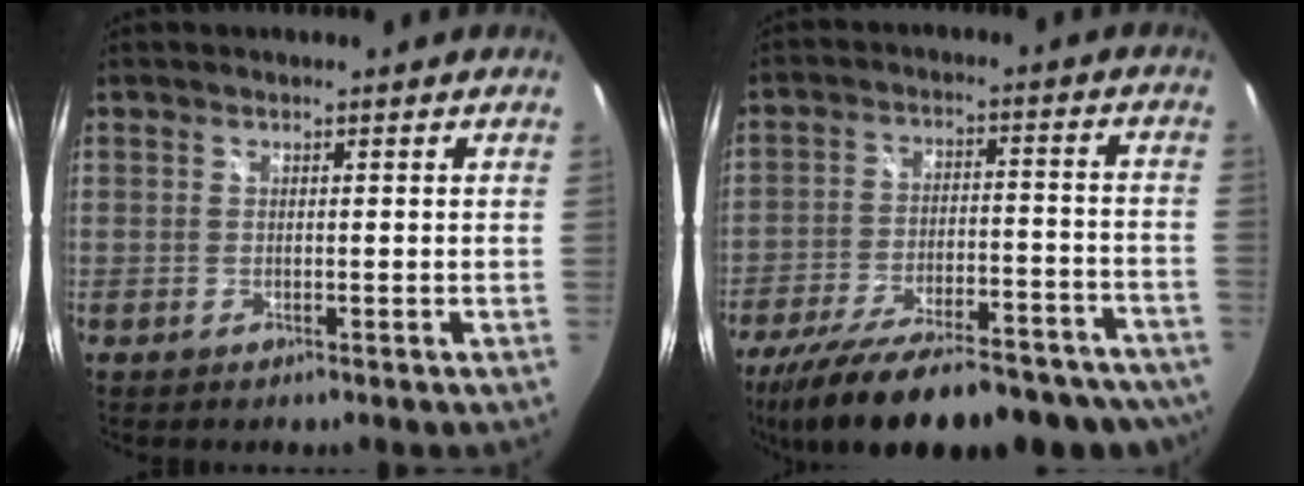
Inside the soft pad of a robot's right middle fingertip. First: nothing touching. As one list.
[{"total": 29.9, "force": [-24.5, 9.1, 14.5], "torque": [-0.256, -0.035, -0.333]}]